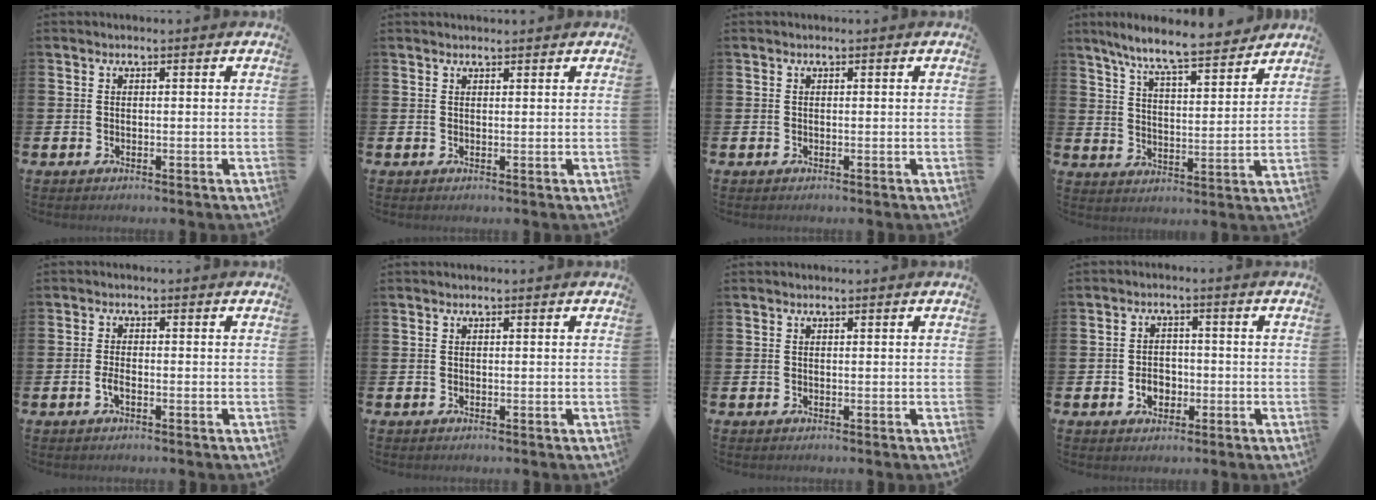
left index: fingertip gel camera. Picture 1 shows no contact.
{"total": 0.8, "force": [0.8, 0.1, 0.1], "torque": [0.004, -0.003, 0.014]}
{"total": 0.0}
{"total": 8.5, "force": [7.8, 0.6, 3.3], "torque": [-0.085, -0.049, 0.137]}
{"total": 1.8, "force": [-0.8, 0.6, 1.4], "torque": [-0.035, 0.005, -0.014]}
{"total": 0.0}
{"total": 0.0}
{"total": 3.1, "force": [-1.0, 2.4, 1.7], "torque": [-0.020, -0.004, -0.026]}